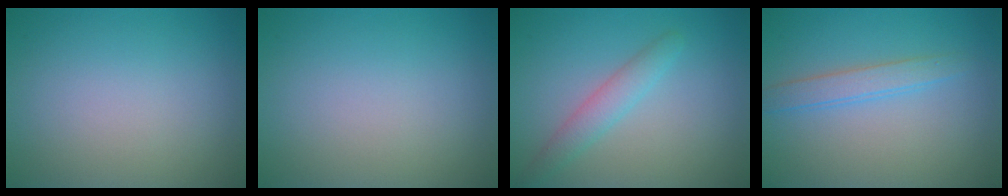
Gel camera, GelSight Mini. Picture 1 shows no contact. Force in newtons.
{"total": 0.0}
{"total": 2.4, "press": 2.4, "slide": 0.2}
{"total": 2.1, "press": 2.1, "slide": 0.1}